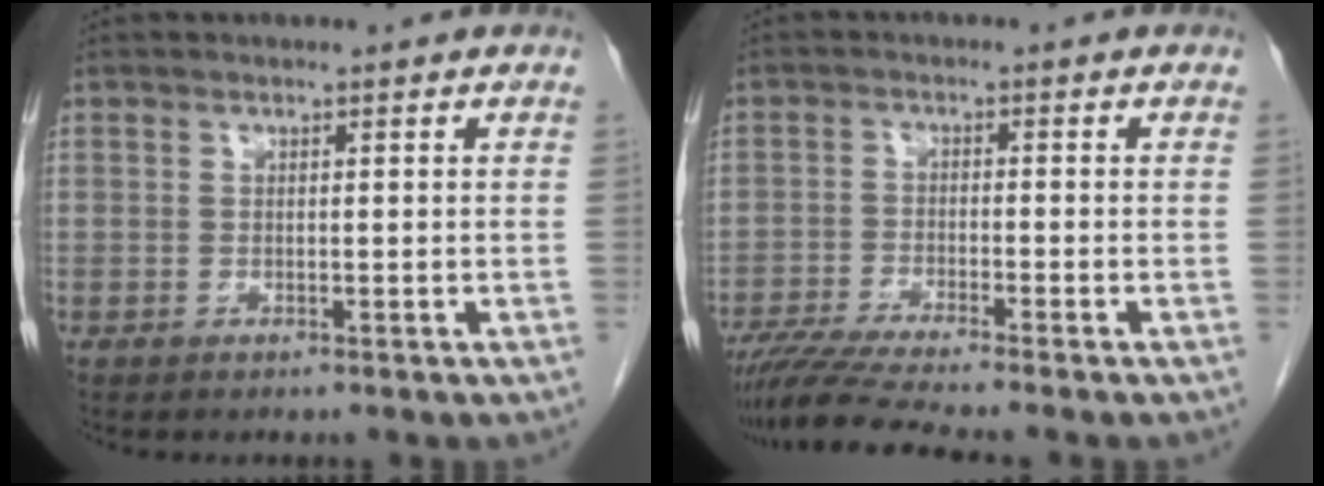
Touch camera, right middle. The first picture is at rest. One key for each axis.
{"total": 7.9, "fx": -6.8, "fy": -1.3, "fz": 3.8, "tx": -0.064, "ty": -0.025, "tz": -0.117}